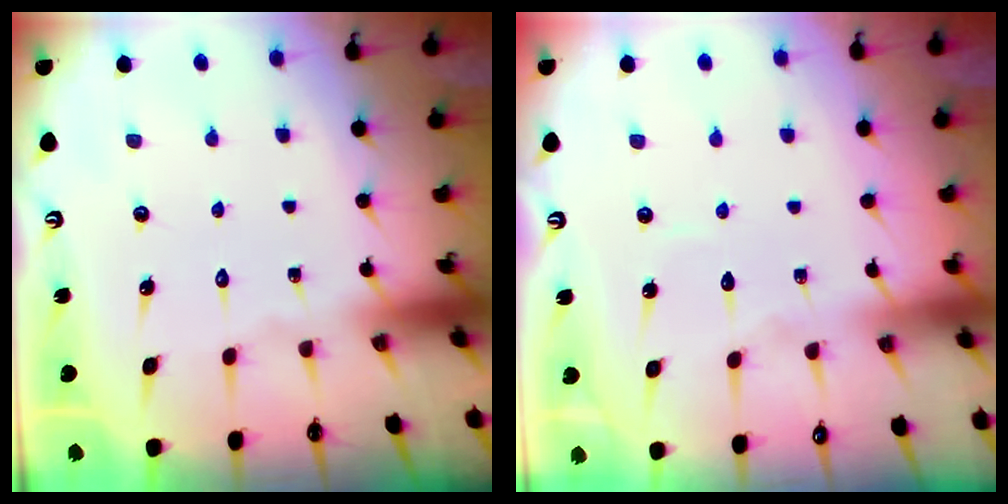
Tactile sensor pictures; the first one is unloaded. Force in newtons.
{"total": 3.5, "press": 3.5, "slide": 0.5}